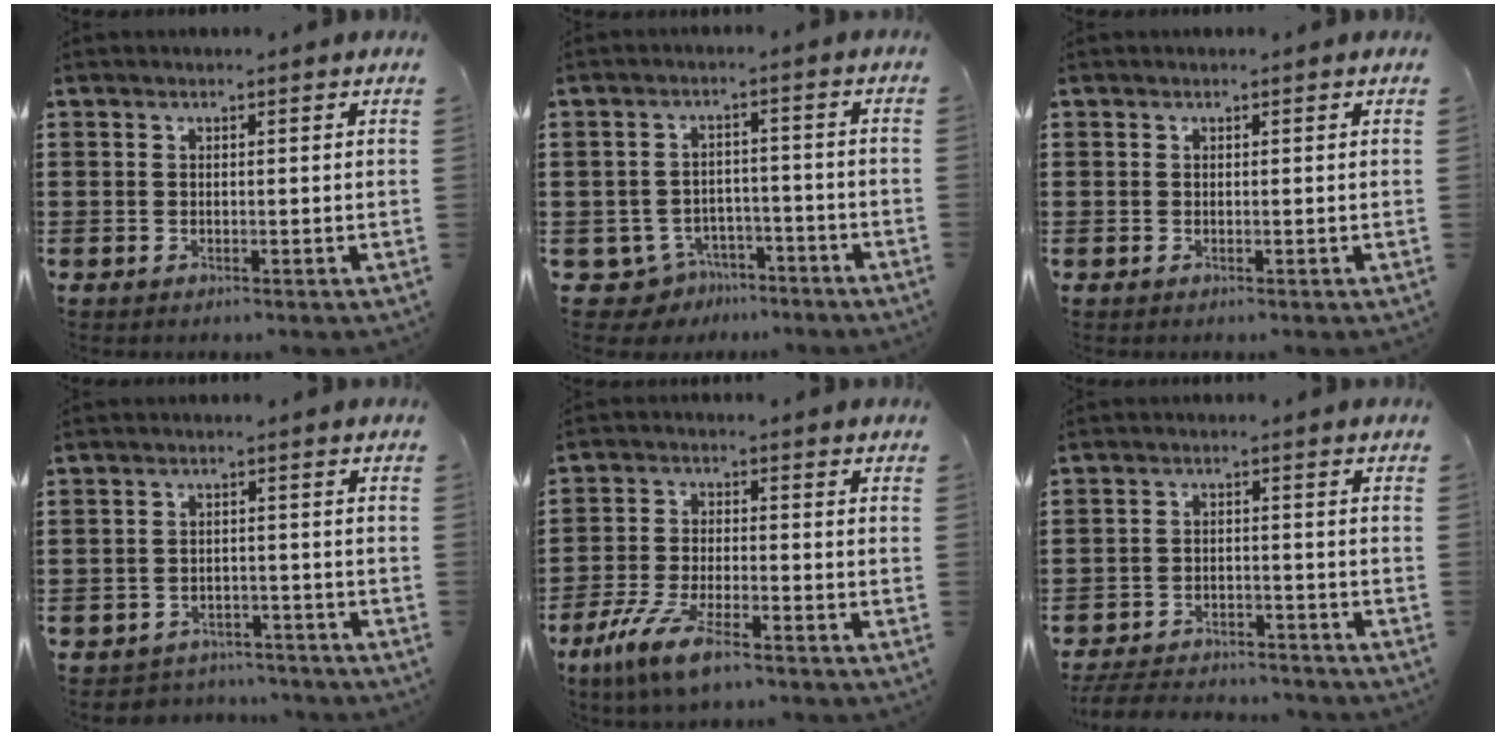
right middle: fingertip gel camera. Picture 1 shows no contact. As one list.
[{"total": 4.7, "force": [-4.1, 2.1, 0.8], "torque": [-0.043, 0.003, -0.089]}, {"total": 0.0}, {"total": 2.9, "force": [-2.8, 0.6, -0.3], "torque": [-0.003, 0.003, -0.063]}, {"total": 7.6, "force": [-5.3, 1.5, 5.2], "torque": [-0.123, -0.009, -0.104]}, {"total": 4.6, "force": [-4.6, 0.7, 0.6], "torque": [-0.022, 0.004, -0.097]}]